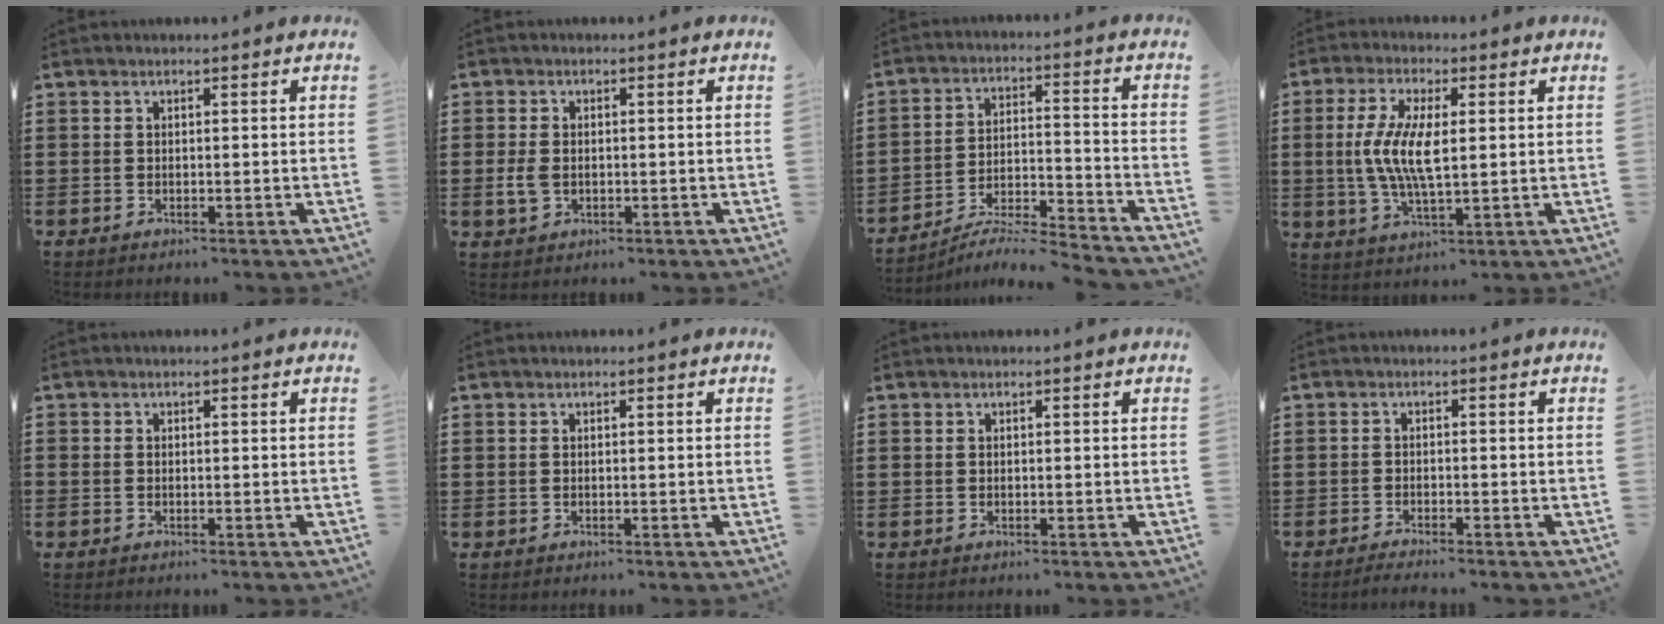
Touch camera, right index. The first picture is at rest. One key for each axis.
{"total": 2.7, "fx": -0.4, "fy": 1.9, "fz": 1.9, "tx": -0.052, "ty": -0.001, "tz": -0.011}
{"total": 5.1, "fx": -4.9, "fy": -0.1, "fz": 1.5, "tx": -0.034, "ty": -0.010, "tz": -0.101}
{"total": 8.4, "fx": 0.5, "fy": 3.0, "fz": 7.8, "tx": -0.166, "ty": 0.003, "tz": 0.004}
{"total": 0.0}
{"total": 0.0}
{"total": 0.0}
{"total": 1.6, "fx": -1.6, "fy": -0.1, "fz": 0.0, "tx": -0.004, "ty": 0.003, "tz": -0.032}